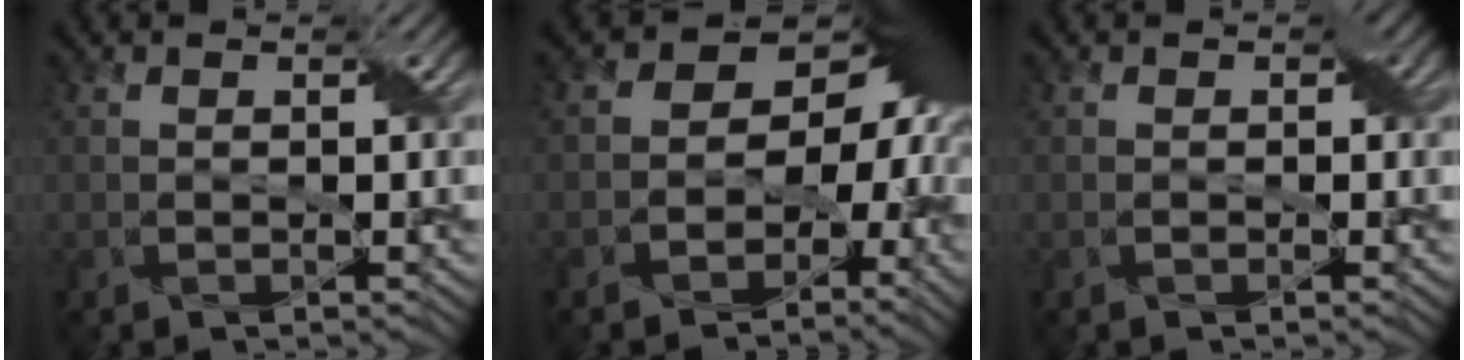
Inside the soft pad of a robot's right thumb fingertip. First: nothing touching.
{"total": 12.0, "force": [-1.5, 8.7, 8.1], "torque": [-0.072, -0.012, -0.036]}
{"total": 1.1, "force": [0.0, 0.8, 0.7], "torque": [-0.005, -0.001, -0.001]}